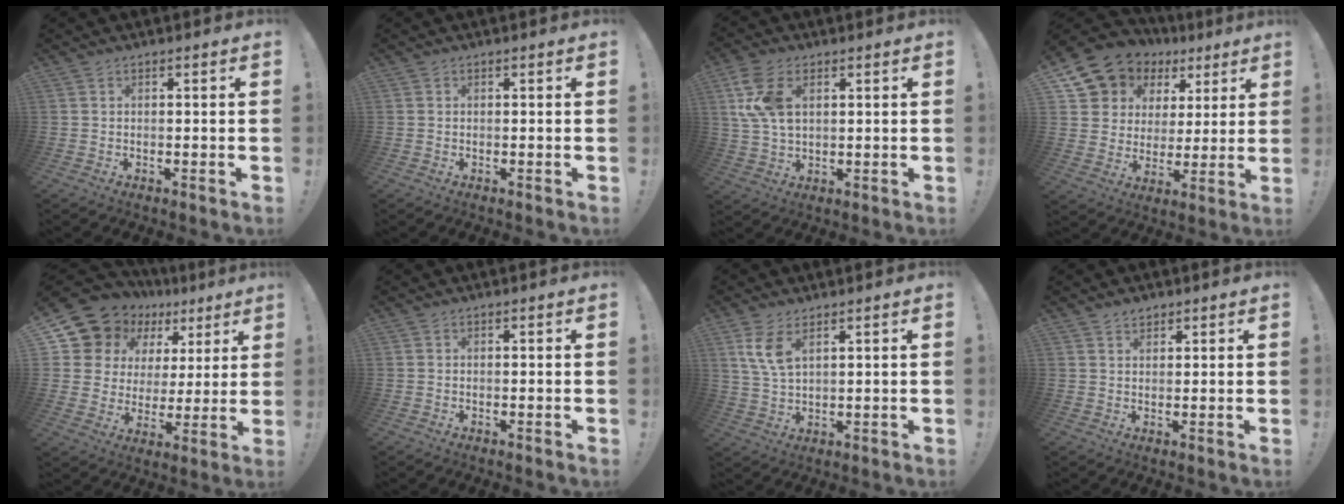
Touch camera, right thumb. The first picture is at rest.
{"total": 0.0}
{"total": 10.9, "force": [3.6, 6.7, 7.8], "torque": [-0.167, -0.004, 0.070]}
{"total": 10.9, "force": [6.8, 8.3, 2.0], "torque": [-0.042, -0.056, 0.140]}
{"total": 13.1, "force": [9.4, 8.4, 3.7], "torque": [-0.081, -0.069, 0.187]}
{"total": 0.0}
{"total": 6.9, "force": [3.8, 2.8, 5.0], "torque": [-0.097, -0.019, 0.067]}
{"total": 2.3, "force": [1.9, 1.2, 0.5], "torque": [0.000, -0.013, 0.033]}